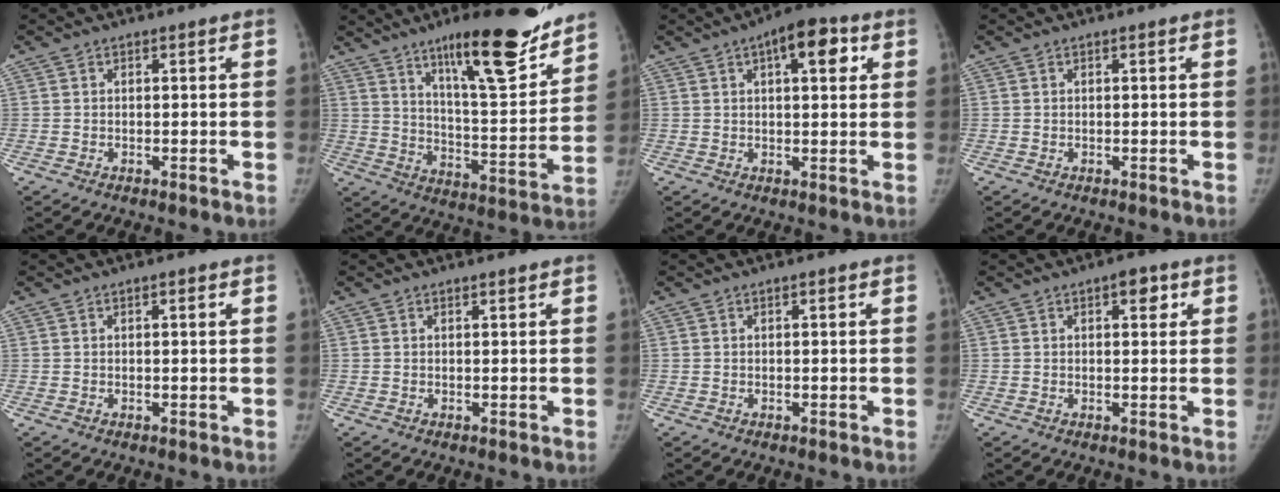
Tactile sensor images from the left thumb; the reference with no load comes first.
{"total": 22.2, "force": [15.3, 5.0, 15.3], "torque": [-0.194, -0.086, 0.241]}
{"total": 8.9, "force": [3.7, 3.7, 7.2], "torque": [-0.081, 0.004, 0.047]}
{"total": 0.0}
{"total": 1.2, "force": [0.6, 0.3, 1.0], "torque": [-0.015, 0.000, 0.008]}
{"total": 0.9, "force": [0.7, 0.3, 0.4], "torque": [-0.007, -0.005, 0.012]}
{"total": 0.7, "force": [0.4, 0.3, 0.6], "torque": [-0.008, 0.000, 0.006]}
{"total": 3.6, "force": [1.7, 1.8, 2.6], "torque": [-0.019, -0.003, 0.020]}